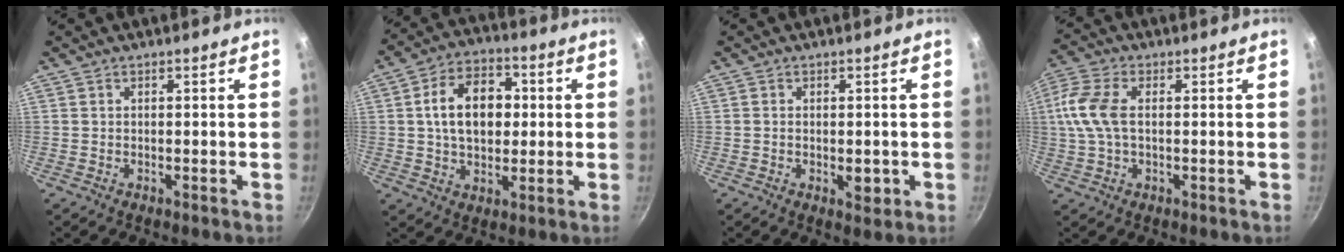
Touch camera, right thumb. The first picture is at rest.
{"total": 13.3, "force": [1.5, 9.1, 9.6], "torque": [-0.126, 0.016, 0.016]}
{"total": 3.0, "force": [-0.6, 1.6, 2.5], "torque": [-0.035, -0.005, -0.008]}
{"total": 9.5, "force": [1.0, 5.4, 7.8], "torque": [-0.170, 0.016, 0.010]}